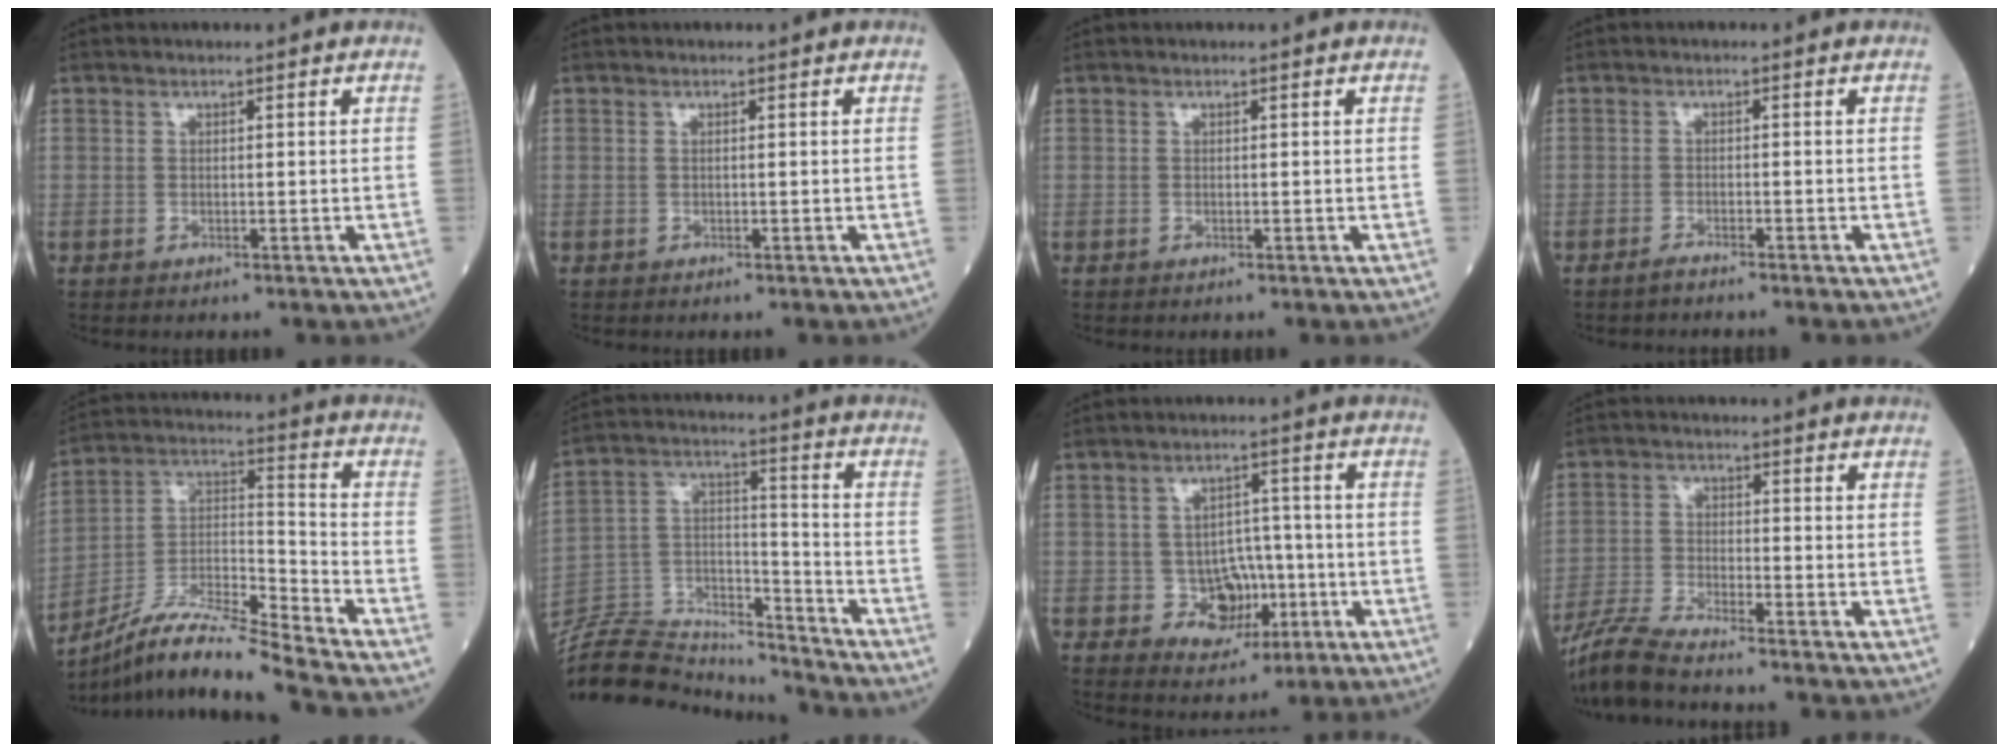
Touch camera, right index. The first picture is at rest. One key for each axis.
{"total": 0.0}
{"total": 0.0}
{"total": 1.9, "fx": -1.8, "fy": -0.1, "fz": 0.7, "tx": -0.017, "ty": -0.001, "tz": -0.026}
{"total": 14.8, "fx": -13.3, "fy": -0.9, "fz": 6.6, "tx": -0.122, "ty": 0.014, "tz": -0.241}
{"total": 22.7, "fx": -21.7, "fy": 4.6, "fz": 4.9, "tx": -0.140, "ty": 0.020, "tz": -0.356}
{"total": 6.5, "fx": -1.7, "fy": 5.3, "fz": 3.3, "tx": -0.040, "ty": 0.013, "tz": -0.018}
{"total": 7.4, "fx": -6.7, "fy": -0.5, "fz": 3.0, "tx": -0.064, "ty": -0.027, "tz": -0.132}